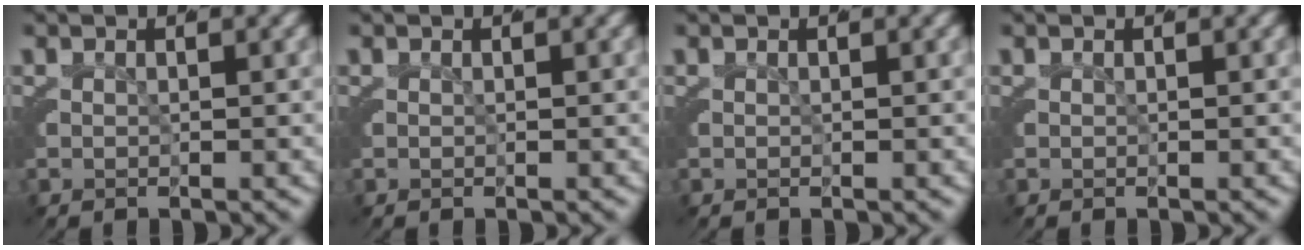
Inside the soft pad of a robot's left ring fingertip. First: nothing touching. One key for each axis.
{"total": 0.0}
{"total": 0.0}
{"total": 0.0}